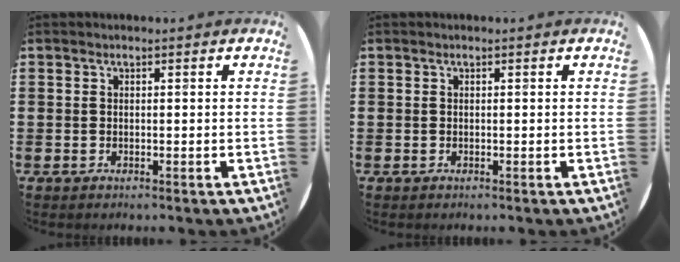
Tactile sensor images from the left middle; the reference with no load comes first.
{"total": 0.0}